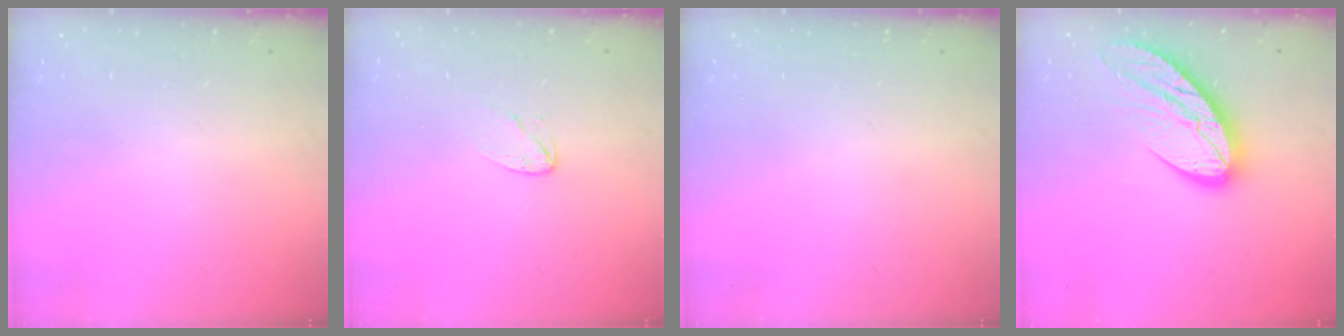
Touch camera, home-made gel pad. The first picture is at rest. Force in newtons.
{"total": 3.9, "press": 3.9, "slide": 0.3}
{"total": 0.0}
{"total": 12.8, "press": 12.8, "slide": 1.0}